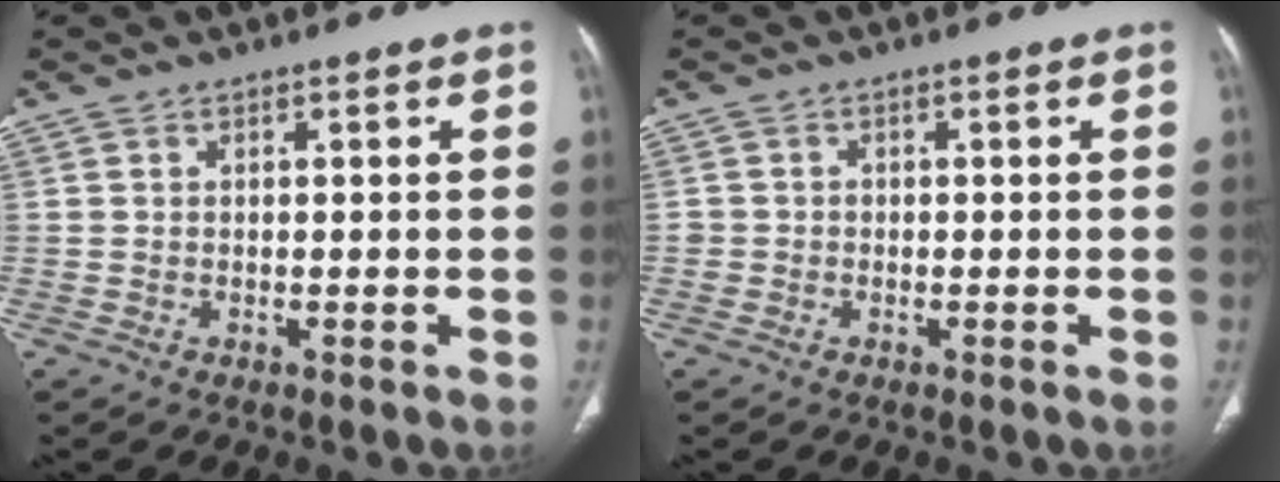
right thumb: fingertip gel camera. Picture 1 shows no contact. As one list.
[{"total": 1.3, "force": [-0.3, 1.2, 0.0], "torque": [0.009, 0.008, -0.008]}]